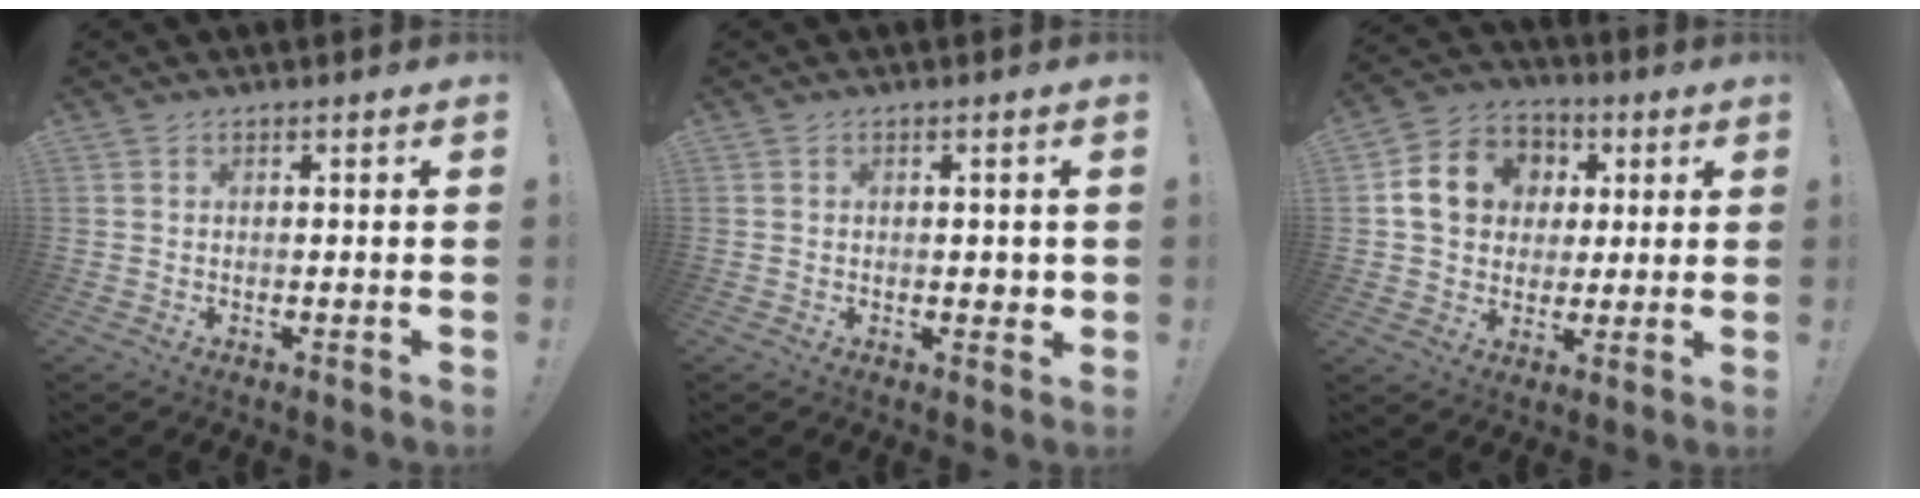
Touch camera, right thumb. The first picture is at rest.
{"total": 1.8, "force": [0.0, 1.2, 1.4], "torque": [-0.015, 0.001, -0.001]}
{"total": 13.8, "force": [3.0, 11.8, 6.5], "torque": [-0.087, 0.004, 0.068]}